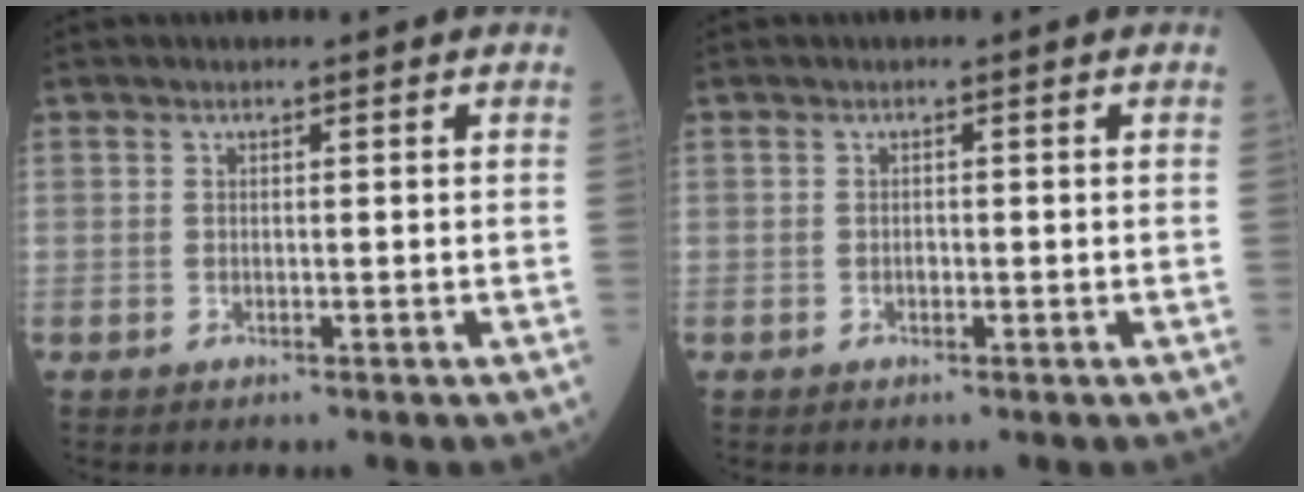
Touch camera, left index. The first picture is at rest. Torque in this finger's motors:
{"motor_torque": [0.19, 0.07, -0.11, -0.03]}